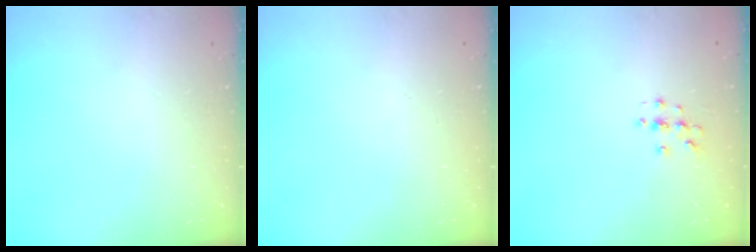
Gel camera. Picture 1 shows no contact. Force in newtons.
{"total": 0.0}
{"total": 2.9, "press": 2.9, "slide": 0.3}